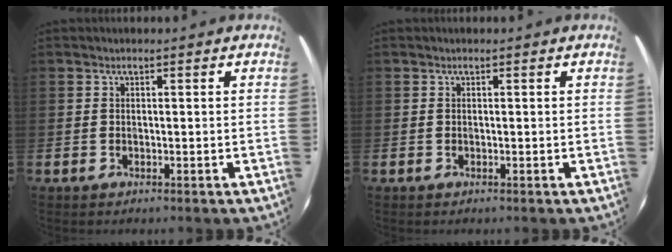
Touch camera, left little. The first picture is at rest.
{"total": 0.0}